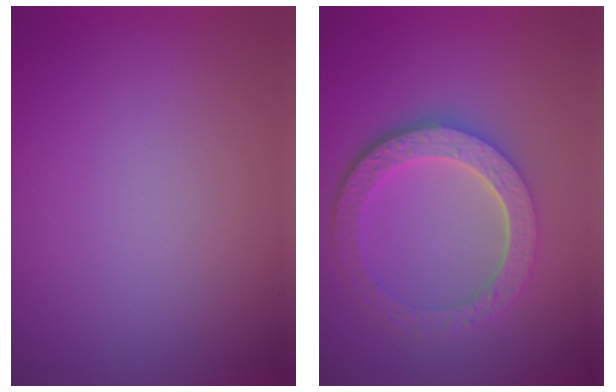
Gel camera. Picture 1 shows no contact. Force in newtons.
{"total": 5.8, "press": 4.5, "slide": 3.6}